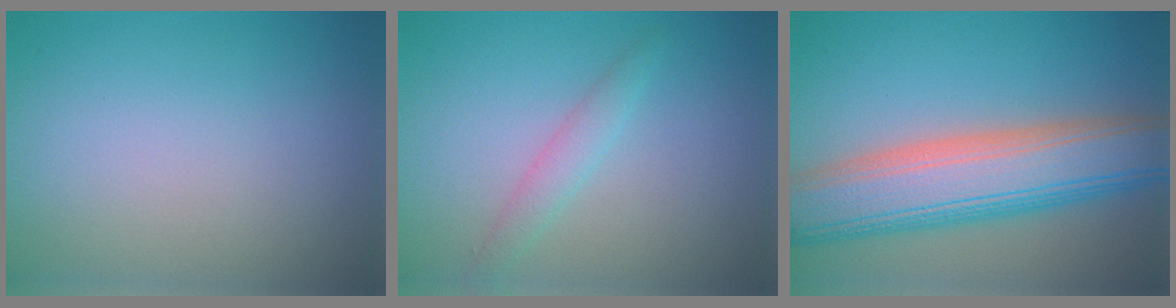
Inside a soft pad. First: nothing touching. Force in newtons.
{"total": 1.7, "press": 1.7, "slide": 0.1}
{"total": 10.2, "press": 10.2, "slide": 0.2}